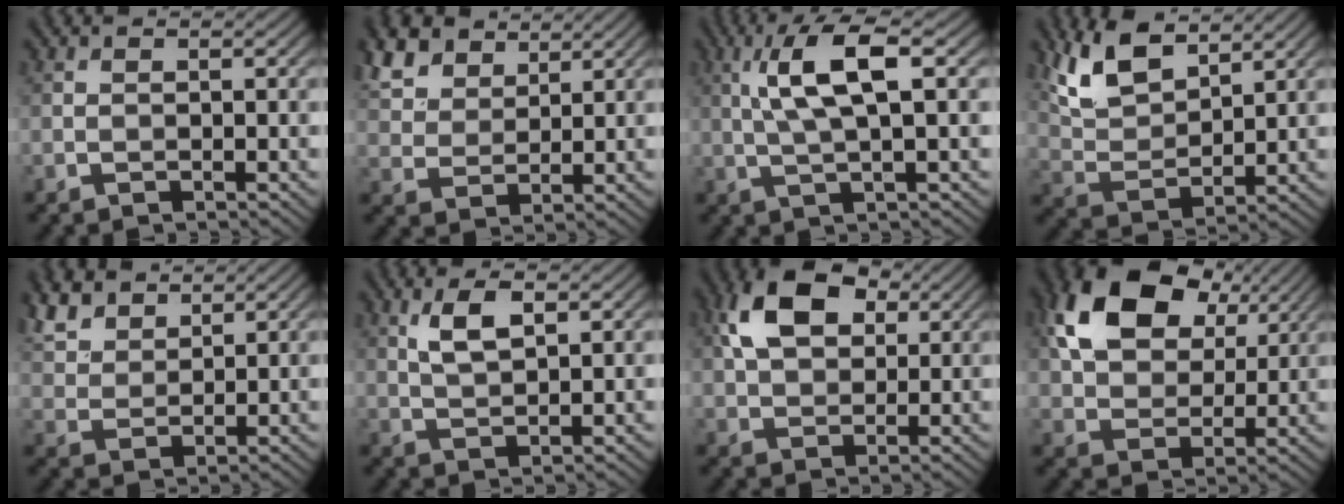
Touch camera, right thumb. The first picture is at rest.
{"total": 7.7, "force": [5.2, 4.3, 3.8], "torque": [-0.107, 0.014, 0.101]}
{"total": 6.9, "force": [1.7, 1.6, 6.5], "torque": [-0.132, 0.012, 0.032]}
{"total": 8.7, "force": [5.9, 3.7, 5.2], "torque": [-0.125, 0.004, 0.120]}
{"total": 6.6, "force": [4.9, 3.1, 3.1], "torque": [-0.088, 0.014, 0.105]}
{"total": 4.2, "force": [1.9, 1.7, 3.4], "torque": [-0.074, 0.002, 0.039]}
{"total": 9.6, "force": [3.5, 6.0, 6.7], "torque": [-0.144, 0.018, 0.061]}
{"total": 14.4, "force": [6.6, 9.1, 9.0], "torque": [-0.189, 0.020, 0.123]}